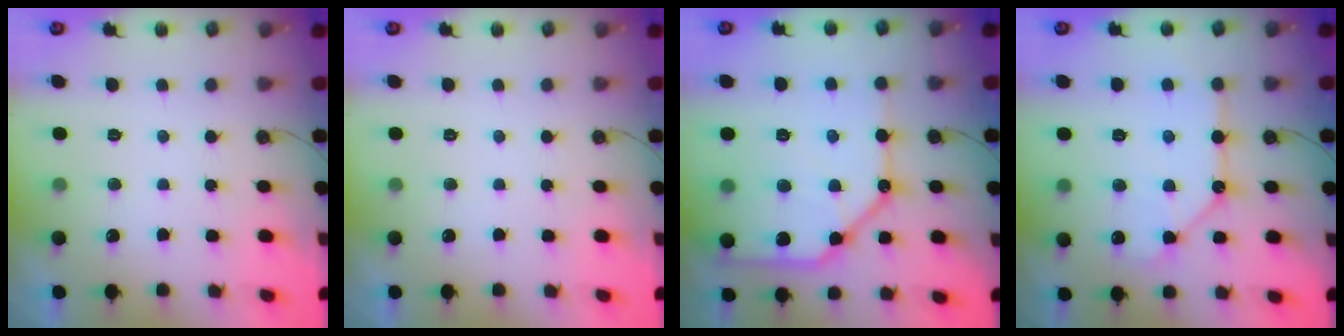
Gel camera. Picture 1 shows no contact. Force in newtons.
{"total": 0.0}
{"total": 20.4, "press": 20.2, "slide": 2.5}
{"total": 10.8, "press": 10.8, "slide": 1.1}